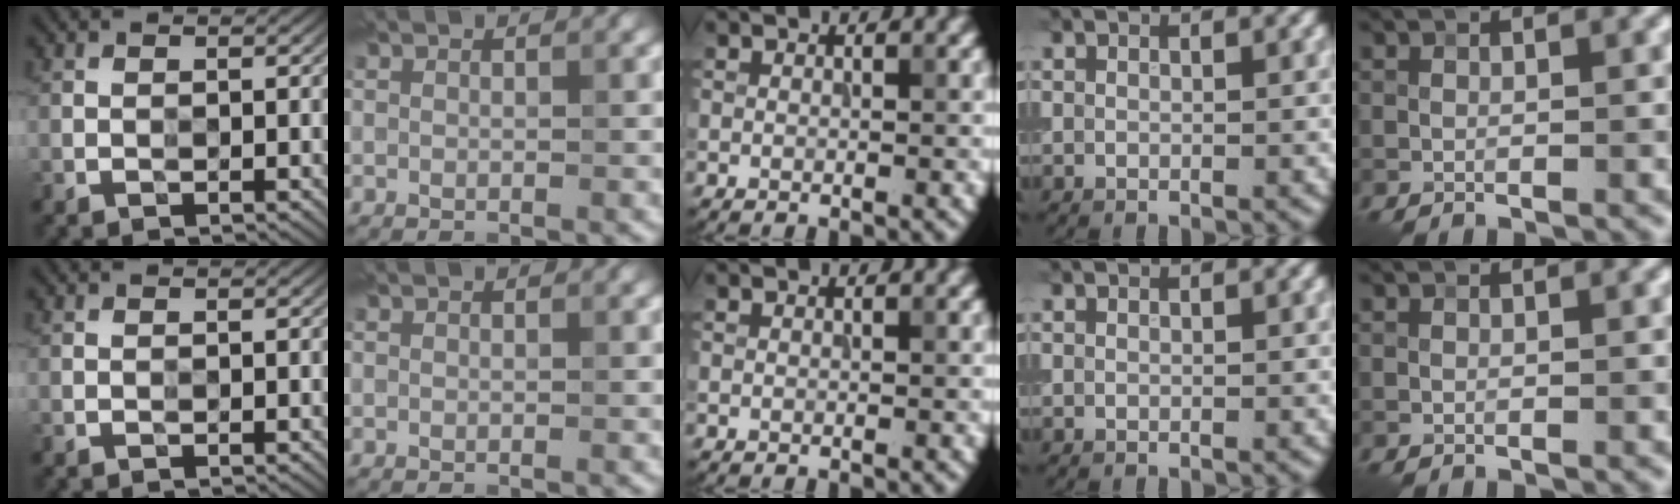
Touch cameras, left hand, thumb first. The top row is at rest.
{}